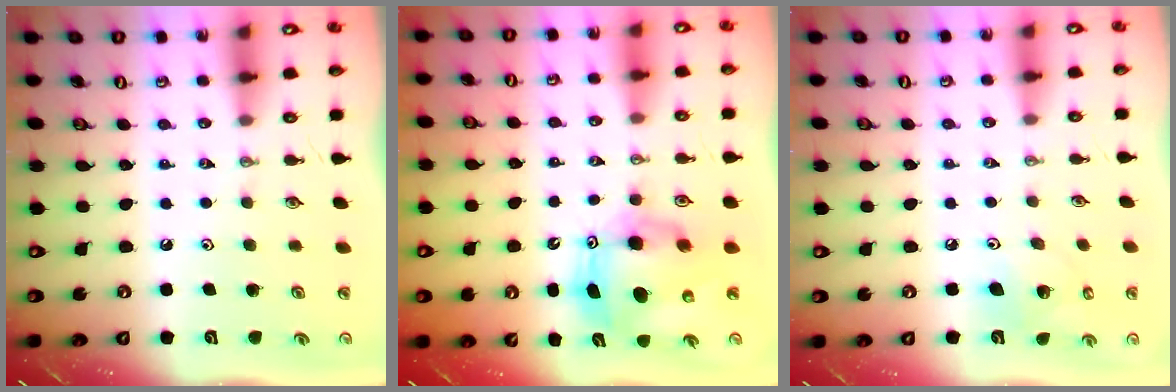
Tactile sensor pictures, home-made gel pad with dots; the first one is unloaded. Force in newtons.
{"total": 10.5, "press": 10.4, "slide": 0.9}
{"total": 8.6, "press": 8.4, "slide": 1.5}